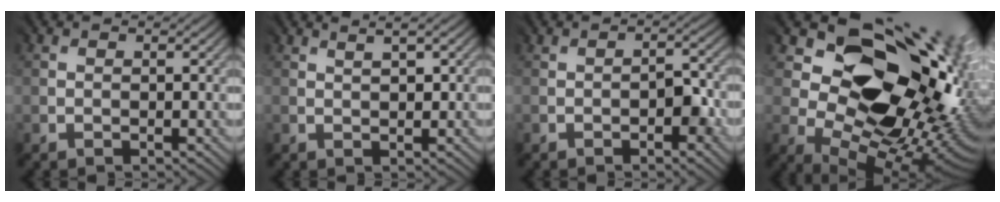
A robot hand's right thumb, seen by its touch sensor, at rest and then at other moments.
{"total": 1.5, "force": [1.2, -0.2, 0.9], "torque": [-0.014, -0.004, 0.025]}
{"total": 3.4, "force": [-1.5, 1.3, 2.7], "torque": [-0.042, 0.001, -0.023]}
{"total": 19.3, "force": [5.2, 12.6, 13.7], "torque": [-0.183, 0.004, 0.118]}